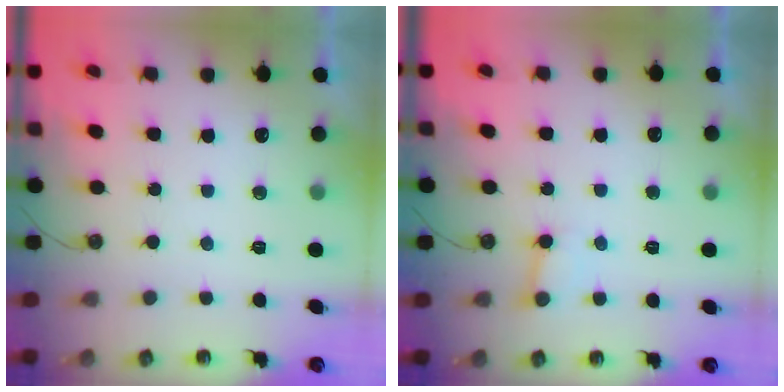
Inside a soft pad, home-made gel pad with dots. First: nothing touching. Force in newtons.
{"total": 5.6, "press": 5.6, "slide": 0.6}